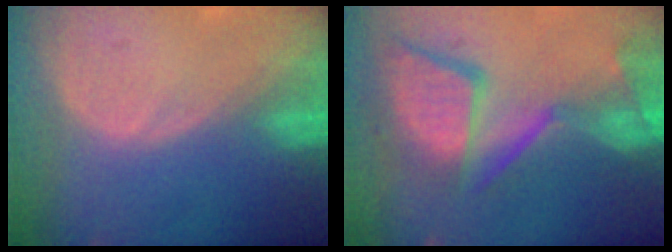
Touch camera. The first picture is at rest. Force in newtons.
{"total": 13.7, "press": 11.3, "slide": 7.8}